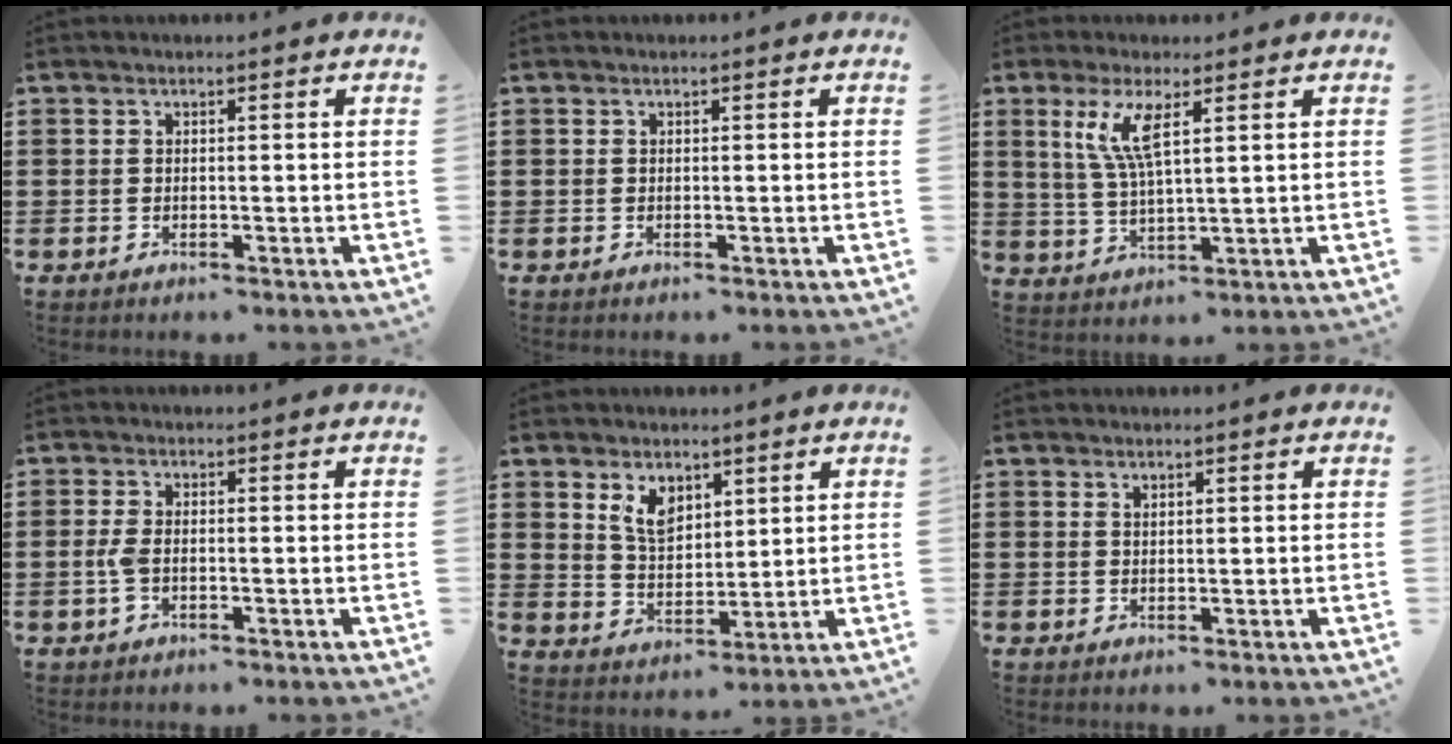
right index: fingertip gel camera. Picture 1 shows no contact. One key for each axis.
{"total": 0.0}
{"total": 6.2, "fx": 2.6, "fy": 1.3, "fz": 5.5, "tx": -0.118, "ty": 0.002, "tz": 0.042}
{"total": 2.8, "fx": -0.5, "fy": 1.4, "fz": 2.4, "tx": -0.061, "ty": -0.004, "tz": -0.014}
{"total": 5.5, "fx": 3.2, "fy": 3.3, "fz": 3.0, "tx": -0.072, "ty": 0.007, "tz": 0.059}
{"total": 0.9, "fx": 0.7, "fy": 0.4, "fz": 0.2, "tx": -0.007, "ty": 0.002, "tz": 0.013}